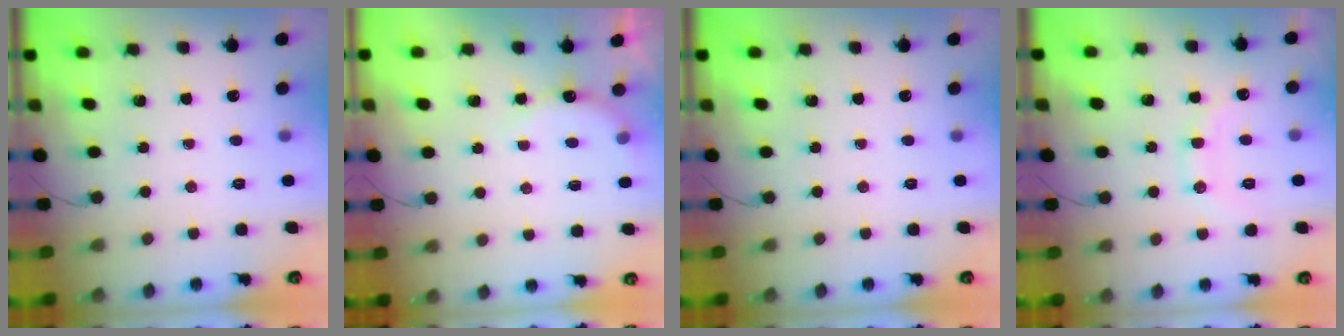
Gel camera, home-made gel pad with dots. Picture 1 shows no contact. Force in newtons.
{"total": 6.2, "press": 6.1, "slide": 1.2}
{"total": 0.0}
{"total": 11.5, "press": 11.5, "slide": 1.1}